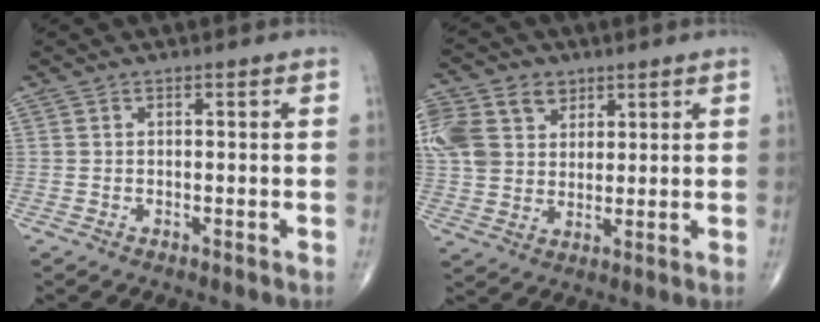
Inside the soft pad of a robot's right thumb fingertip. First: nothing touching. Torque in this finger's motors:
{"motor_torque": [-0.03, 0.22, 0.53, 0.52, 0.05]}